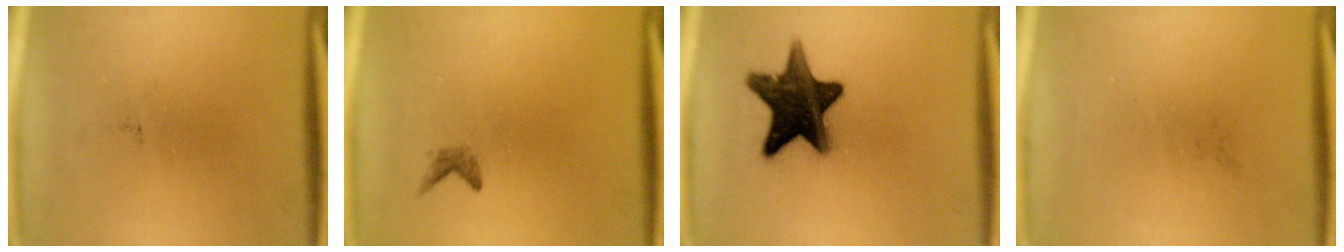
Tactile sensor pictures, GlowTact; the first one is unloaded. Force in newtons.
{"total": 0.9}
{"total": 15.0}
{"total": 0.0}